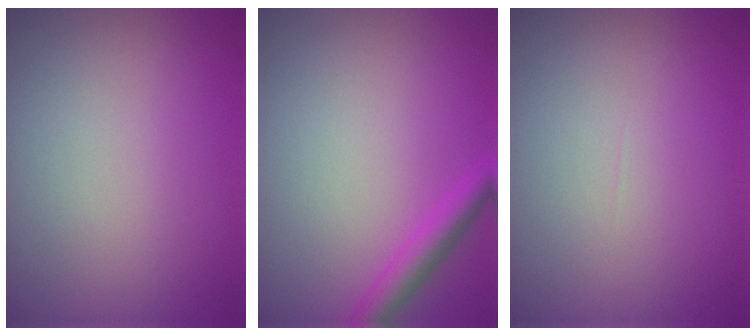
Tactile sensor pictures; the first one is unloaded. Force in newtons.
{"total": 2.5, "press": 2.4, "slide": 0.1}
{"total": 0.0}